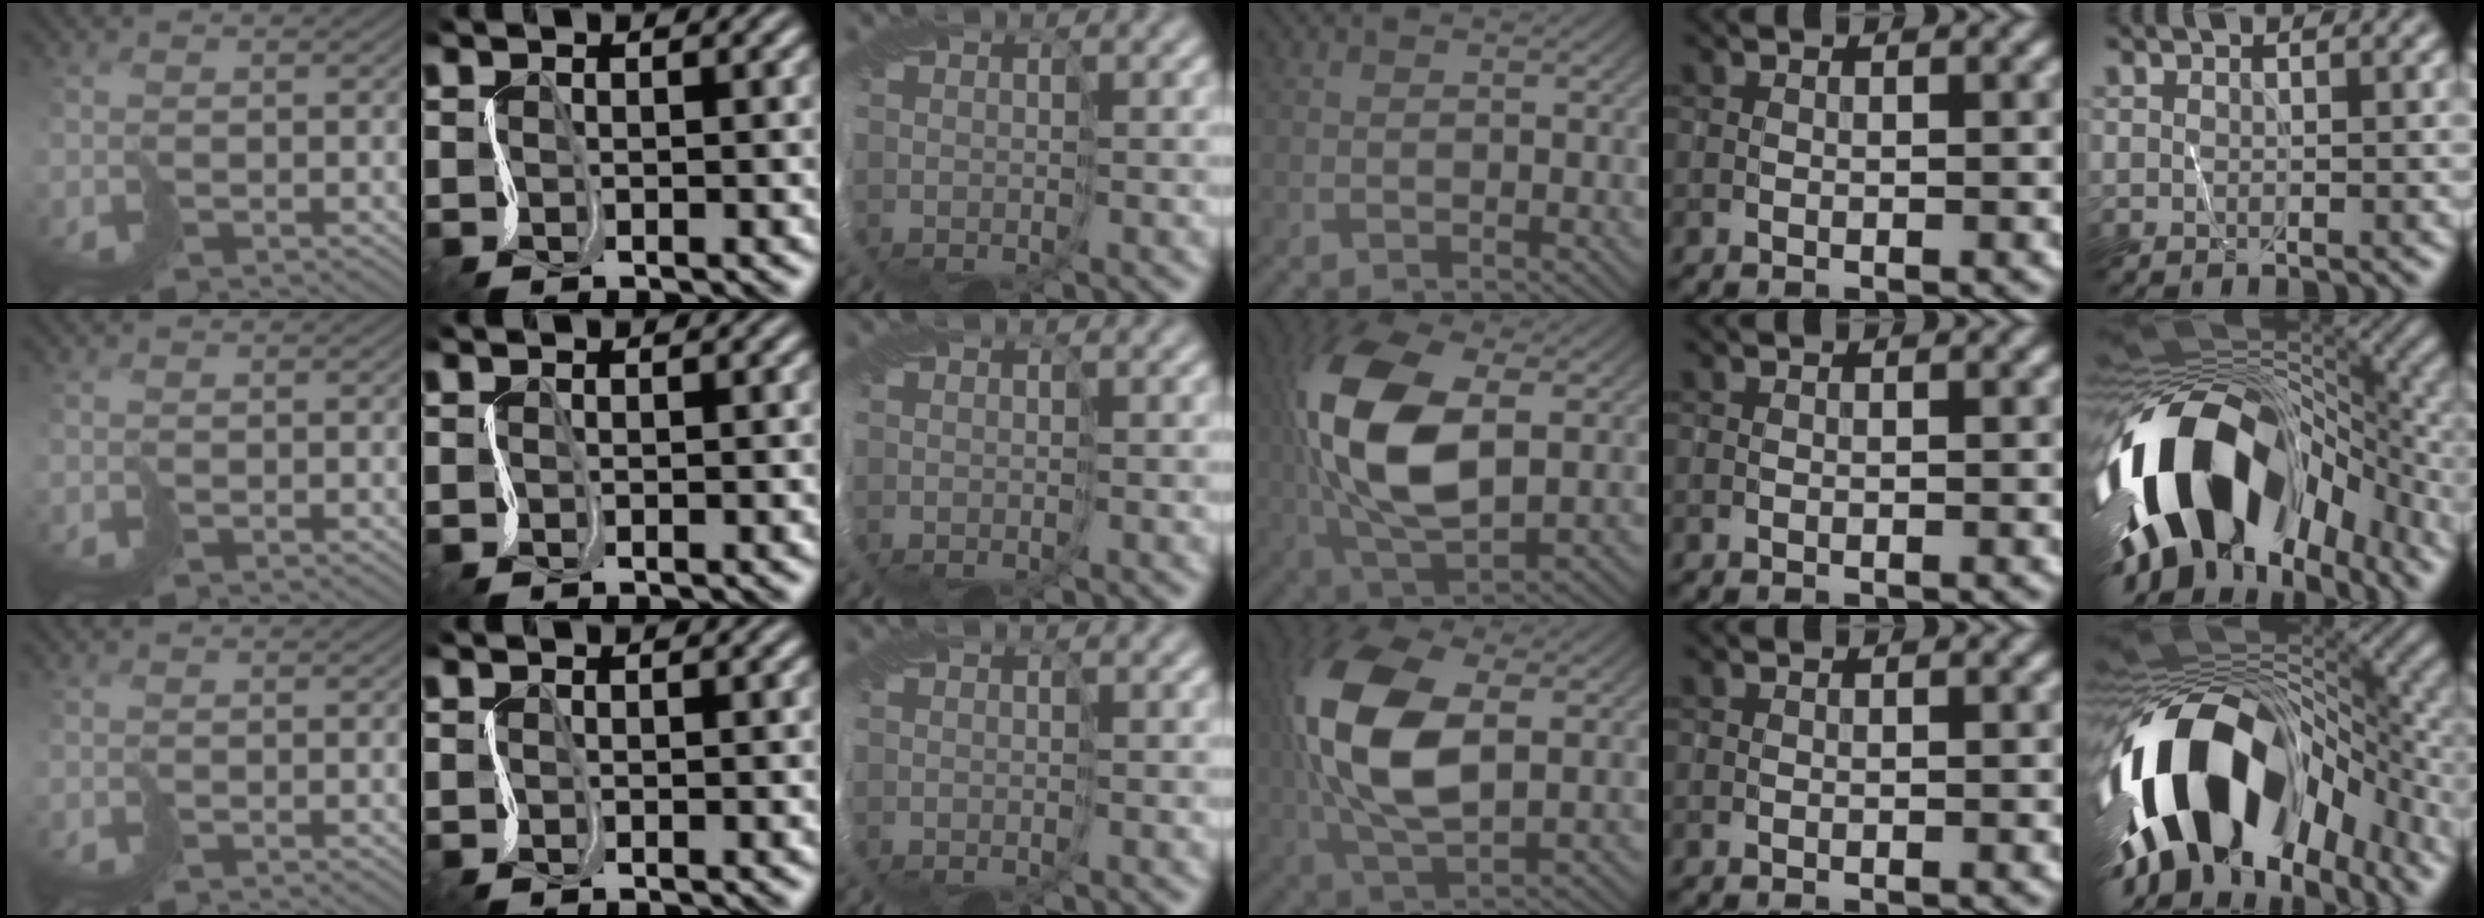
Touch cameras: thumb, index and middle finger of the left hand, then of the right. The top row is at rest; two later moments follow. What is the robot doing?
{"motion": "cut", "object": "receipt paper"}